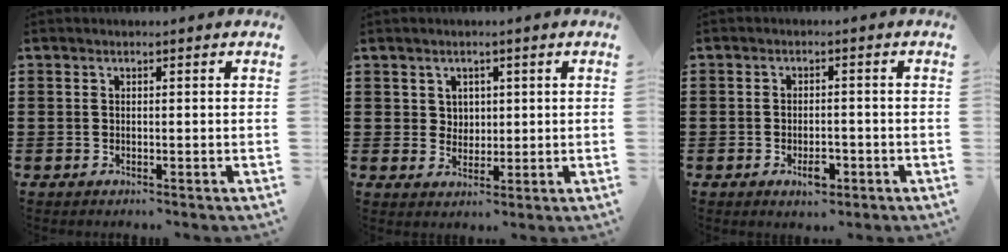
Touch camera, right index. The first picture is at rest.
{"total": 2.8, "force": [1.4, 2.4, 0.5], "torque": [-0.021, 0.011, 0.025]}
{"total": 3.3, "force": [-1.5, 1.5, 2.5], "torque": [-0.044, 0.003, -0.026]}